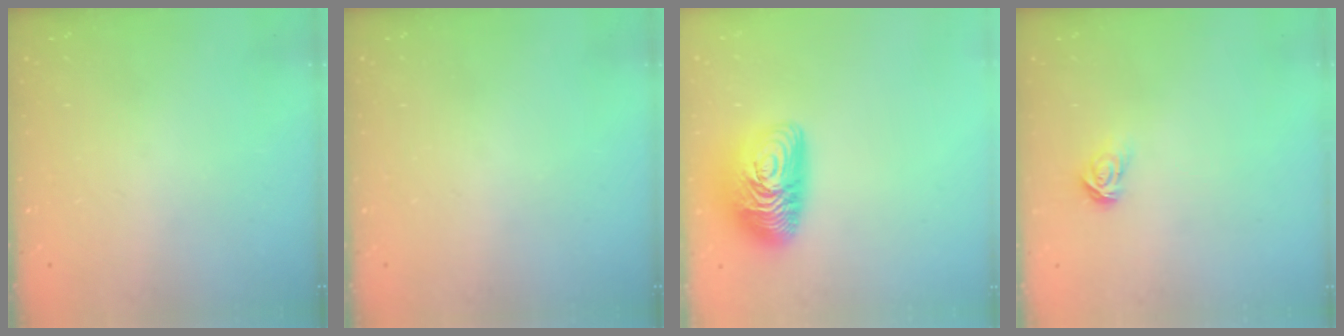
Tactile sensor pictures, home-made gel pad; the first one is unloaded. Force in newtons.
{"total": 0.0}
{"total": 15.1, "press": 15.1, "slide": 0.9}
{"total": 3.9, "press": 3.9, "slide": 0.1}